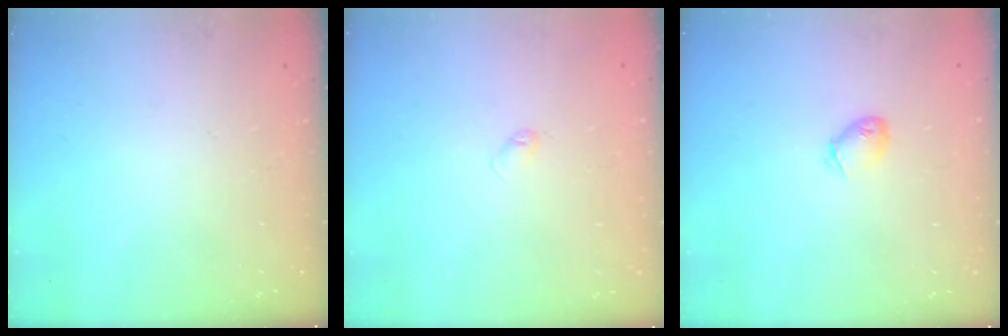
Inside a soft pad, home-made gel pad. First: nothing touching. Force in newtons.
{"total": 2.4, "press": 2.4, "slide": 0.4}
{"total": 4.6, "press": 4.5, "slide": 0.9}